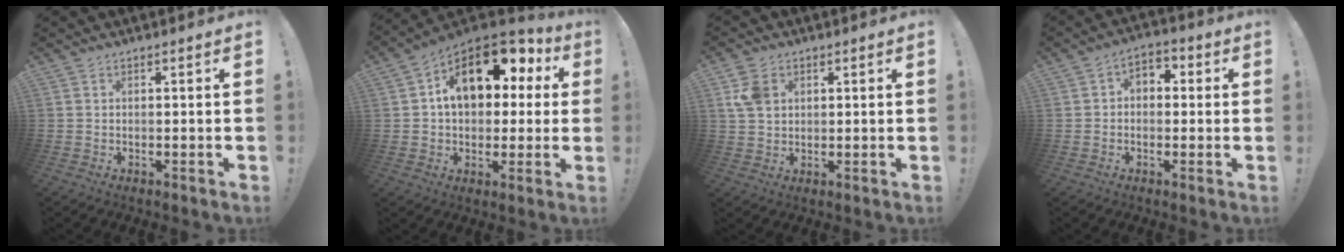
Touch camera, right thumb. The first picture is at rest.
{"total": 16.7, "force": [6.1, 10.7, 11.3], "torque": [-0.159, -0.027, 0.105]}
{"total": 6.8, "force": [2.5, 5.1, 3.7], "torque": [-0.069, 0.002, 0.049]}
{"total": 4.7, "force": [-1.0, 3.8, 2.5], "torque": [-0.037, 0.020, -0.016]}